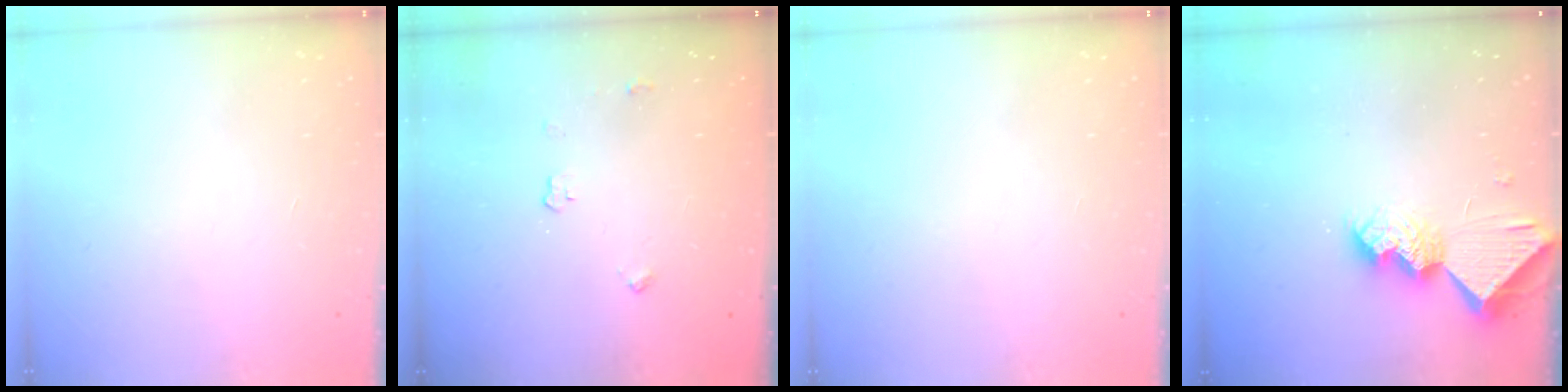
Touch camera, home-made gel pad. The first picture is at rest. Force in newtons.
{"total": 3.0, "press": 2.9, "slide": 0.5}
{"total": 0.0}
{"total": 11.0, "press": 11.0, "slide": 1.2}